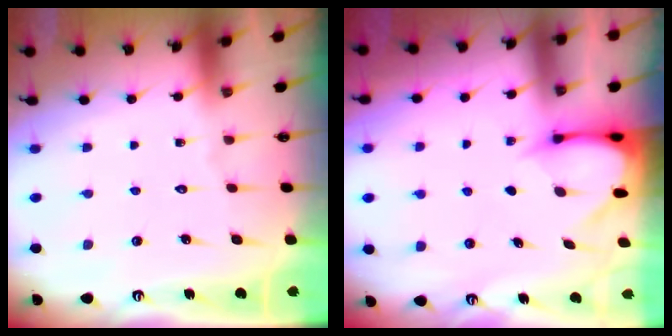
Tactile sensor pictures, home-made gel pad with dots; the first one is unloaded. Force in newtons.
{"total": 3.4, "press": 3.4, "slide": 0.3}